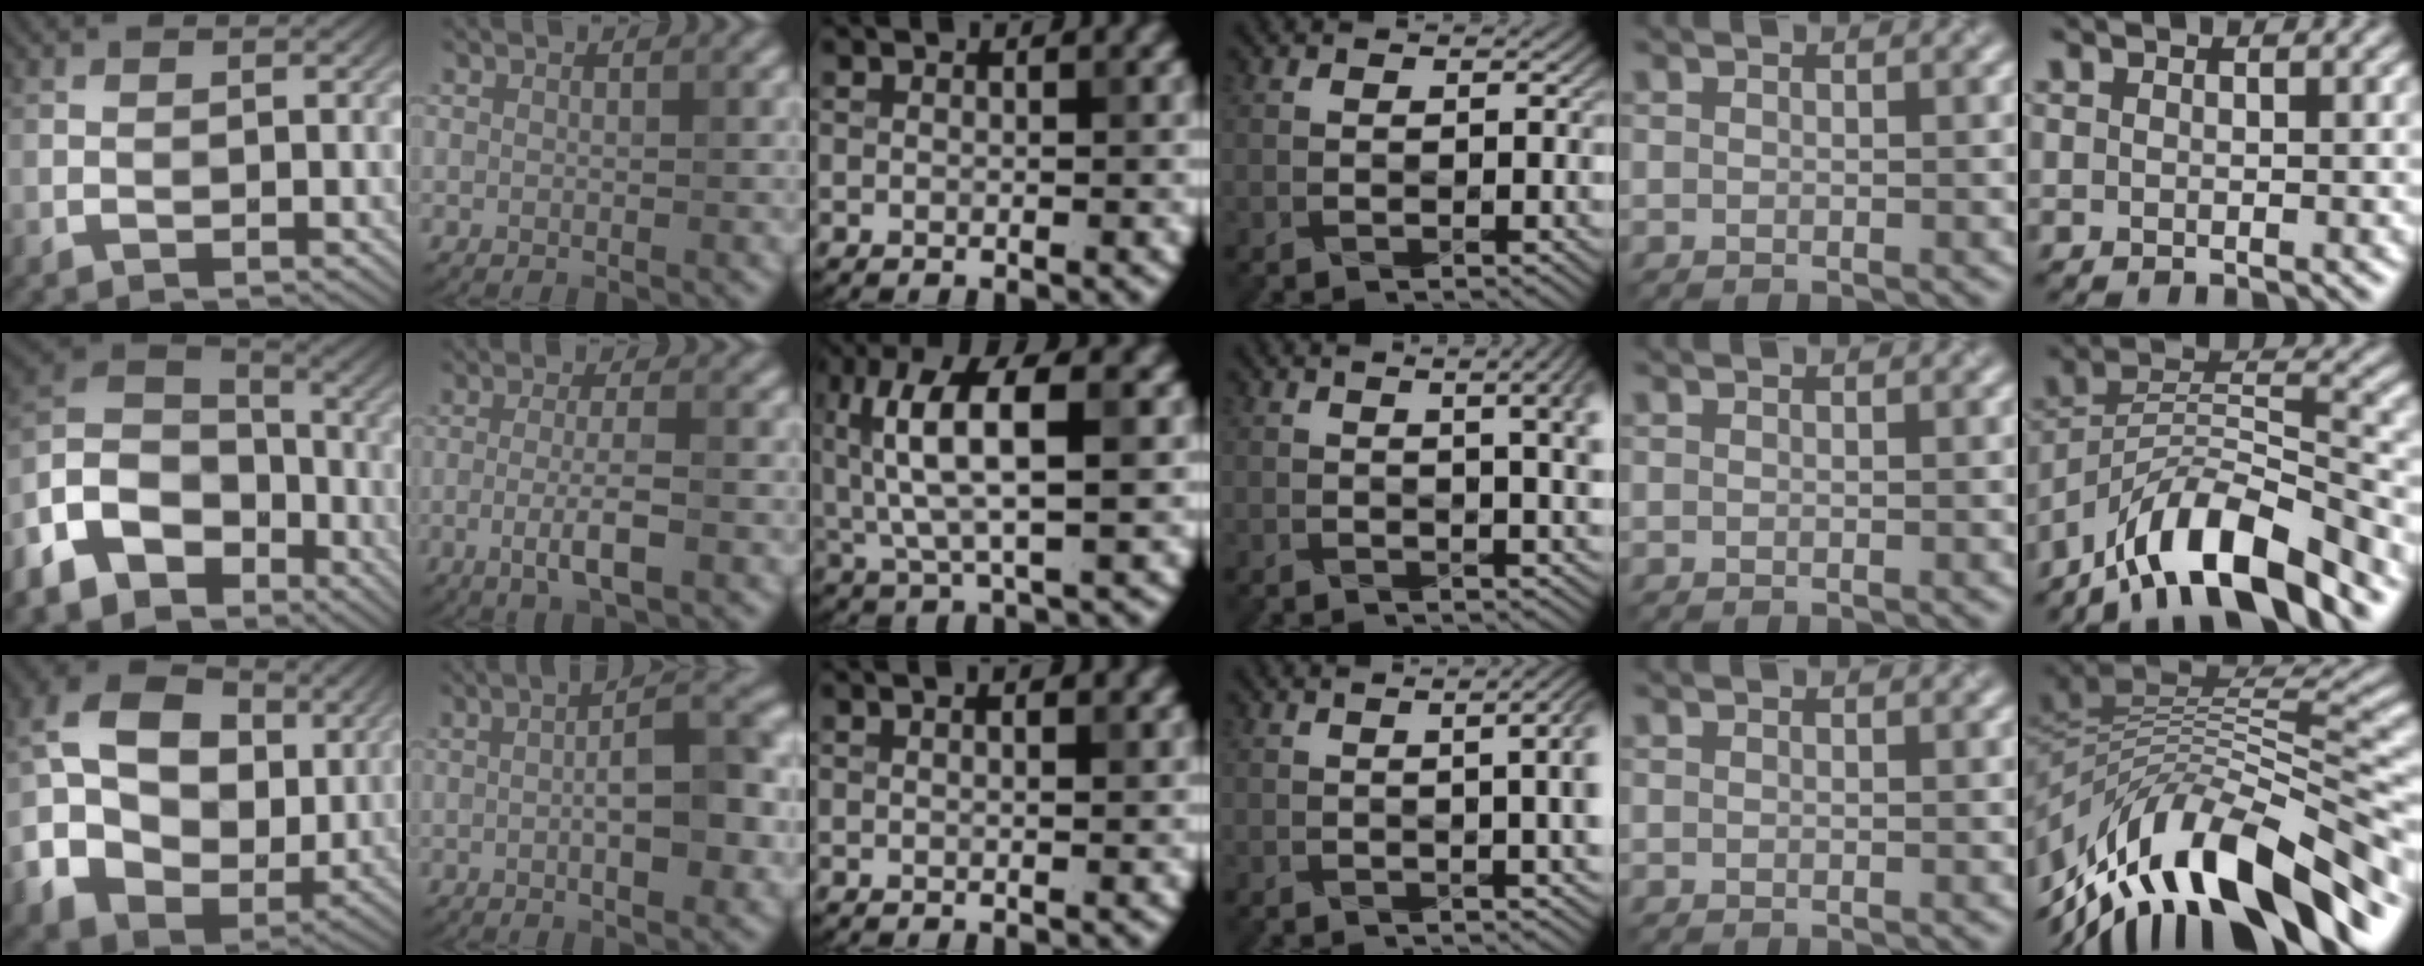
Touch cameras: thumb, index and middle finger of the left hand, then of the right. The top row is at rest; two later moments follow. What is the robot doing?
{"motion": "wrap", "object": "scarf"}